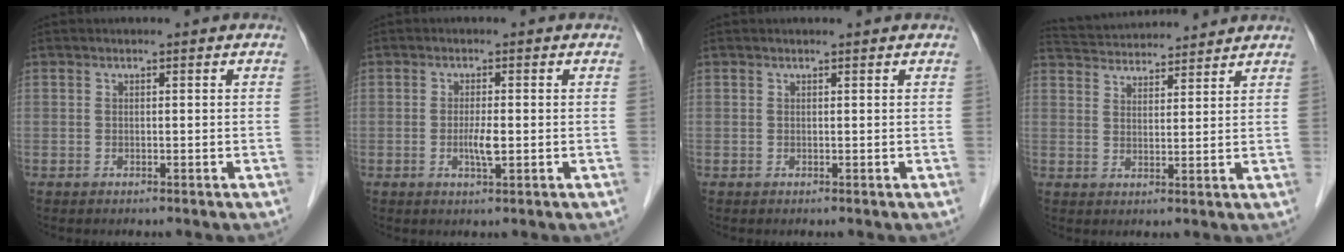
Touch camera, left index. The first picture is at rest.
{"total": 2.6, "force": [-0.6, 0.3, 2.5], "torque": [-0.051, -0.007, -0.010]}
{"total": 0.6, "force": [0.6, 0.0, 0.1], "torque": [-0.007, 0.002, 0.008]}
{"total": 11.0, "force": [10.6, 1.5, 2.6], "torque": [-0.050, 0.029, 0.163]}